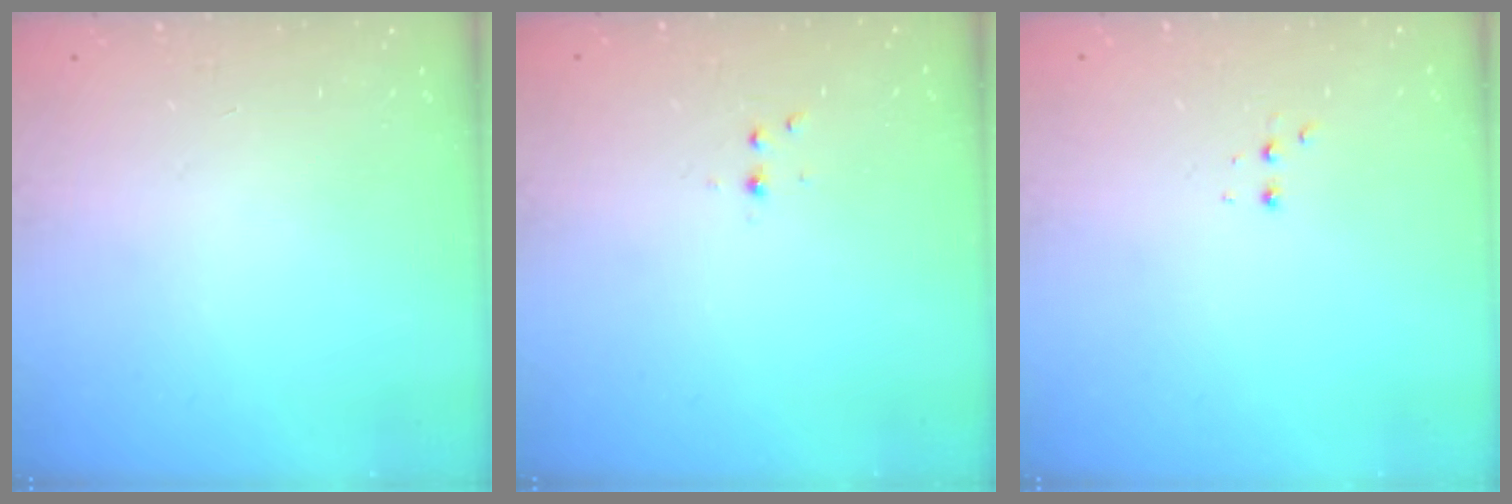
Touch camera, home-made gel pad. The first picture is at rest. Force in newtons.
{"total": 3.0, "press": 2.6, "slide": 1.5}
{"total": 2.4, "press": 2.2, "slide": 0.9}